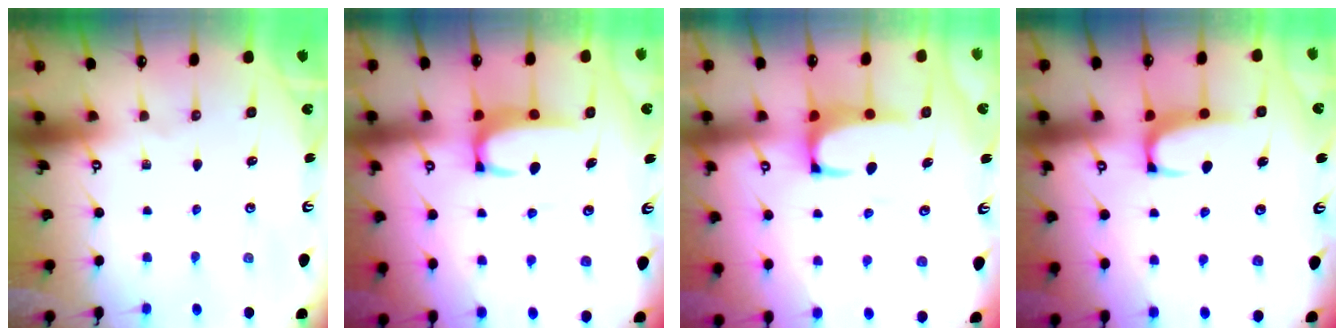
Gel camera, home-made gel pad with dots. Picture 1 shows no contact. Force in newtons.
{"total": 3.0, "press": 2.9, "slide": 0.6}
{"total": 1.3, "press": 1.2, "slide": 0.5}
{"total": 1.2, "press": 0.9, "slide": 0.7}